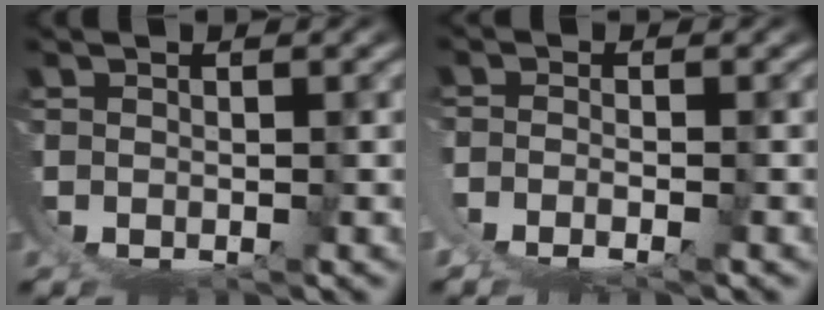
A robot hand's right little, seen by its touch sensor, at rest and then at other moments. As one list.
[{"total": 2.4, "force": [-0.2, 1.6, 1.8], "torque": [-0.042, -0.013, 0.001]}]